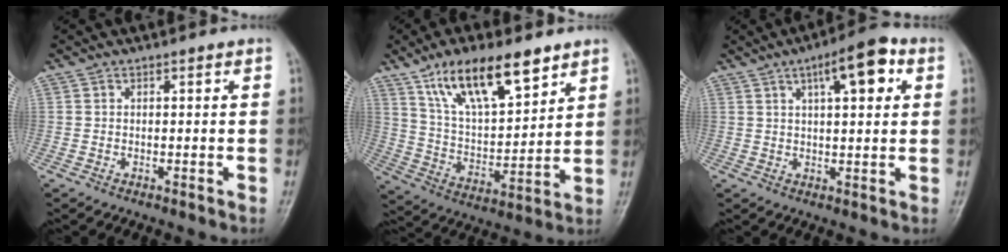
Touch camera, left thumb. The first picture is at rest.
{"total": 17.3, "force": [10.8, 6.6, 11.8], "torque": [-0.170, -0.044, 0.201]}
{"total": 10.0, "force": [4.0, 3.4, 8.5], "torque": [-0.111, 0.004, 0.056]}